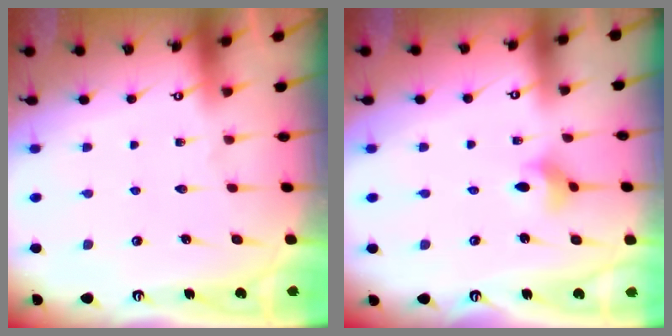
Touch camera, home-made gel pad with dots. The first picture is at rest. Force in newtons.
{"total": 3.9, "press": 3.9, "slide": 0.6}